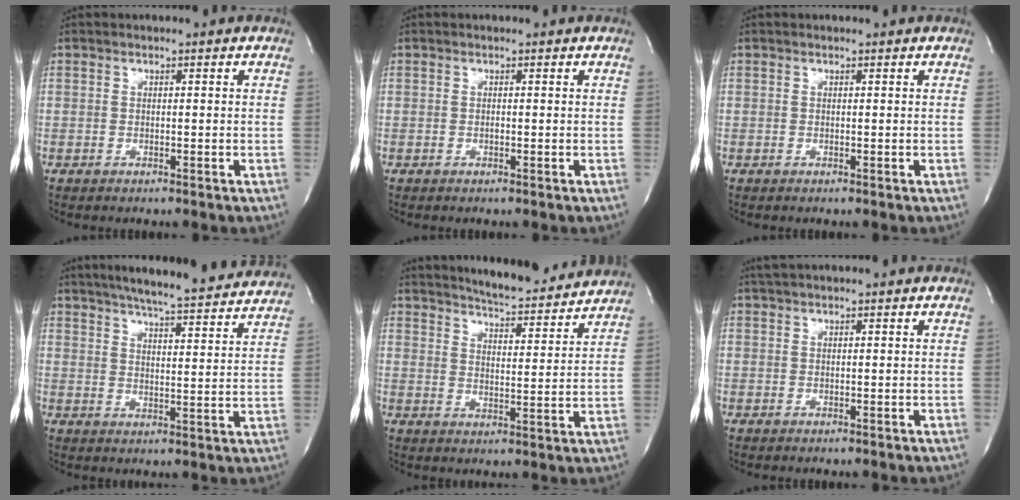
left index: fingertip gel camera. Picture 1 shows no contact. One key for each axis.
{"total": 0.0}
{"total": 0.0}
{"total": 20.1, "fx": 18.1, "fy": 1.7, "fz": 8.4, "tx": -0.134, "ty": -0.008, "tz": 0.233}
{"total": 13.2, "fx": 12.5, "fy": 1.3, "fz": 4.0, "tx": -0.065, "ty": -0.009, "tz": 0.170}
{"total": 3.2, "fx": 2.7, "fy": 0.2, "fz": 1.6, "tx": -0.023, "ty": 0.033, "tz": 0.046}